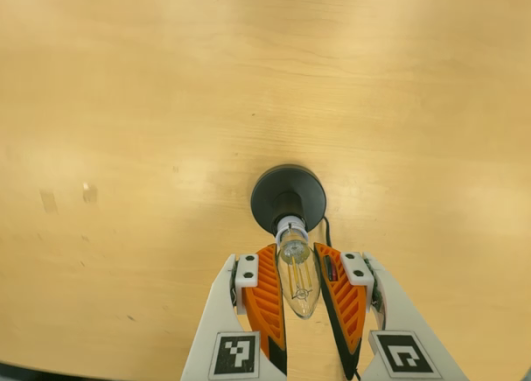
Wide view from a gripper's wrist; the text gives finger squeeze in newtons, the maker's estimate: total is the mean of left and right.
{"total": 11.3, "left": 10.4, "right": 12.3}